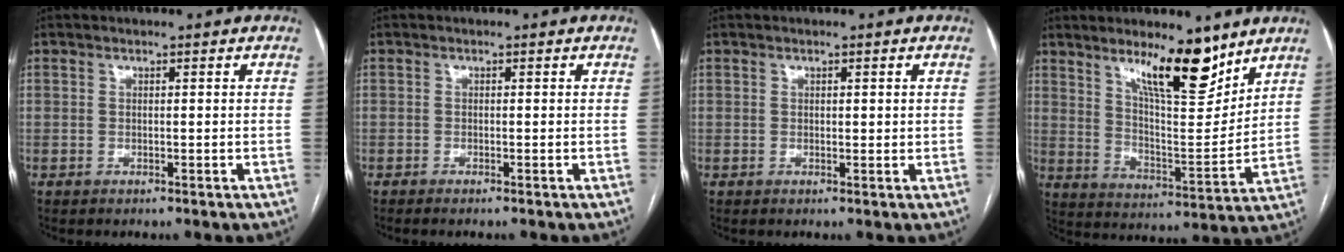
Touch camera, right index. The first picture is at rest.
{"total": 1.3, "force": [-1.1, -0.2, 0.7], "torque": [-0.009, 0.001, -0.015]}
{"total": 1.0, "force": [0.3, 0.4, 0.8], "torque": [-0.011, -0.001, 0.005]}
{"total": 12.1, "force": [8.5, 1.5, 8.5], "torque": [-0.138, -0.013, 0.148]}